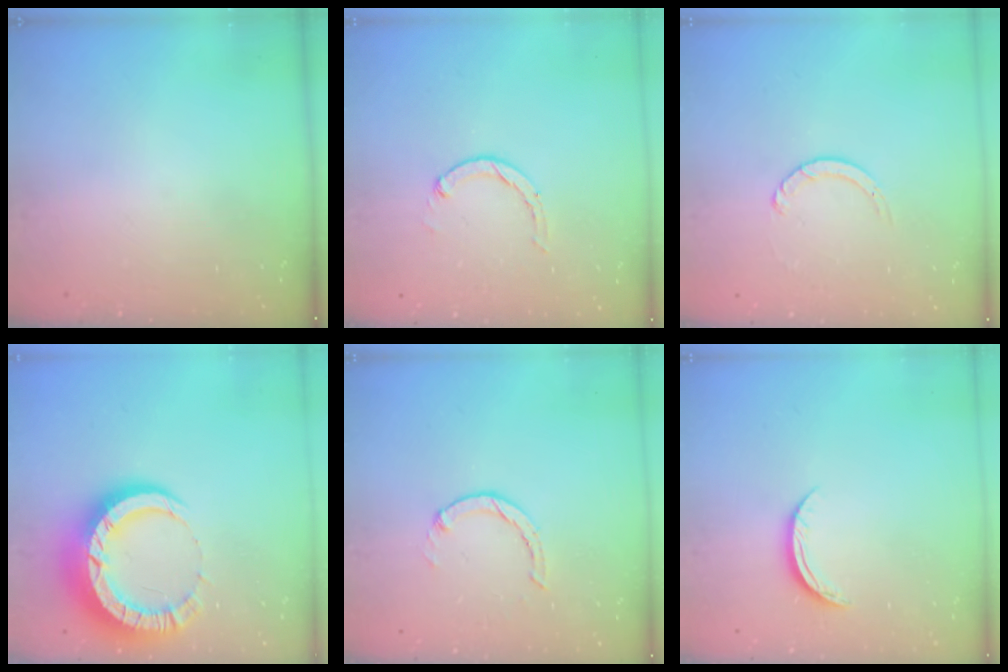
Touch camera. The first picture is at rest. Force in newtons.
{"total": 0.8, "press": 0.8, "slide": 0.2}
{"total": 1.3, "press": 1.2, "slide": 0.2}
{"total": 12.7, "press": 12.6, "slide": 1.3}
{"total": 1.0, "press": 0.9, "slide": 0.3}
{"total": 4.9, "press": 4.8, "slide": 0.6}